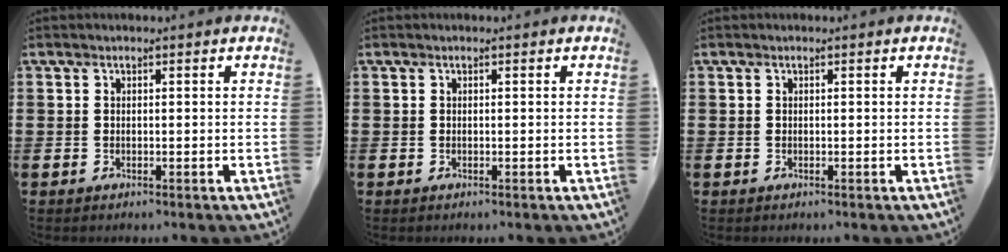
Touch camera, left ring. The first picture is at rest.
{"total": 0.0}
{"total": 0.0}